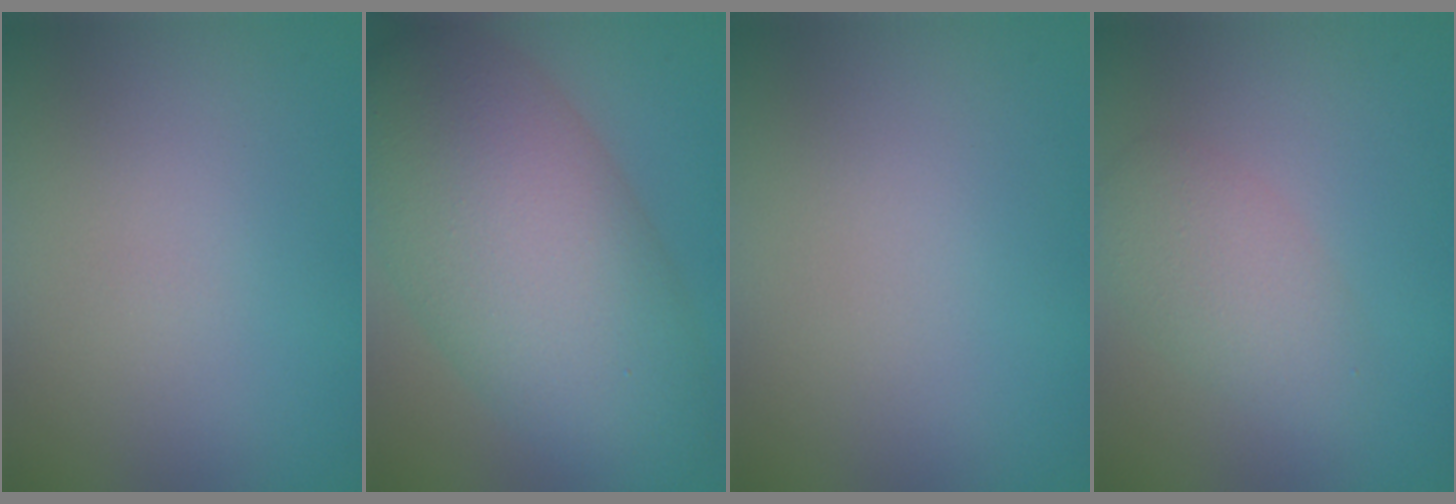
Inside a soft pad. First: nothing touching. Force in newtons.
{"total": 11.5, "press": 11.4, "slide": 0.3}
{"total": 0.0}
{"total": 3.2, "press": 3.2, "slide": 0.1}